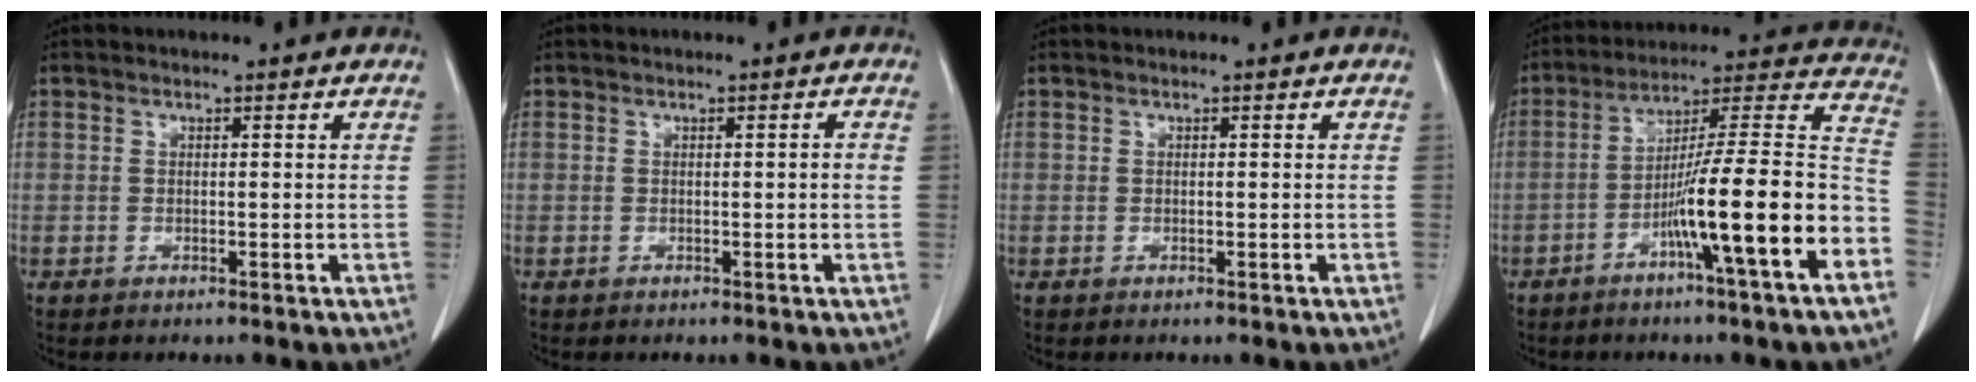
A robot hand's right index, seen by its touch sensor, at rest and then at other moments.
{"total": 0.9, "force": [-0.1, -0.1, 0.9], "torque": [-0.012, 0.000, 0.001]}
{"total": 0.0}
{"total": 18.6, "force": [-7.2, -0.4, 17.1], "torque": [-0.239, 0.011, -0.119]}